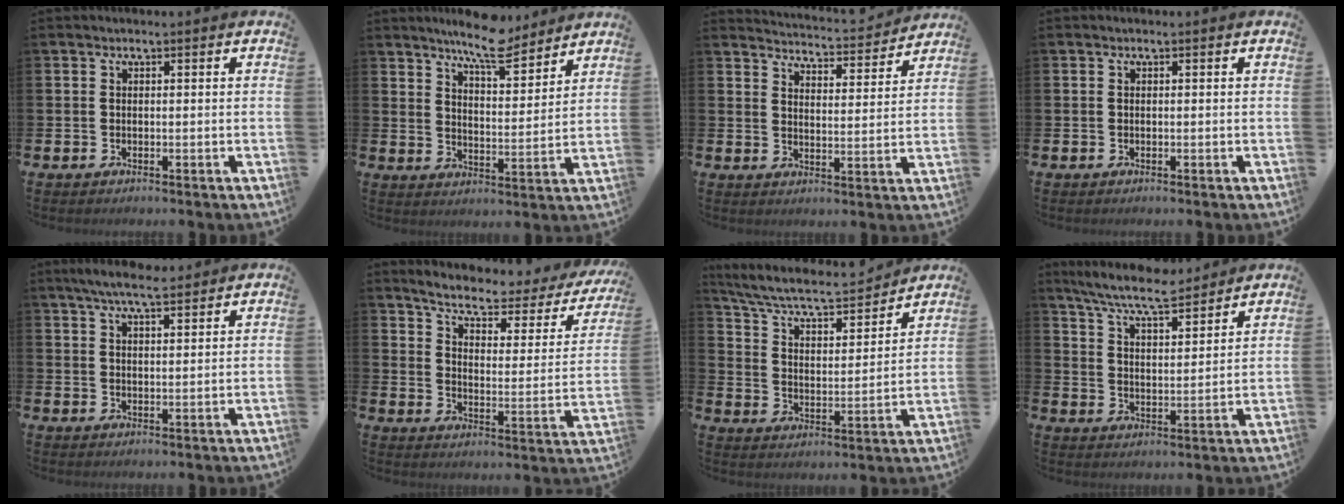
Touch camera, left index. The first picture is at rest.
{"total": 8.0, "force": [7.5, 1.2, 2.6], "torque": [-0.053, -0.039, 0.133]}
{"total": 4.4, "force": [4.3, 0.2, 0.0], "torque": [-0.018, -0.042, 0.071]}
{"total": 0.0}
{"total": 5.7, "force": [5.0, 0.9, 2.5], "torque": [-0.051, -0.016, 0.088]}
{"total": 6.0, "force": [5.1, 1.5, 2.9], "torque": [-0.078, -0.037, 0.077]}
{"total": 7.8, "force": [6.9, 1.9, 2.9], "torque": [-0.093, -0.048, 0.117]}
{"total": 8.0, "force": [7.4, 0.8, 3.1], "torque": [-0.086, -0.035, 0.132]}